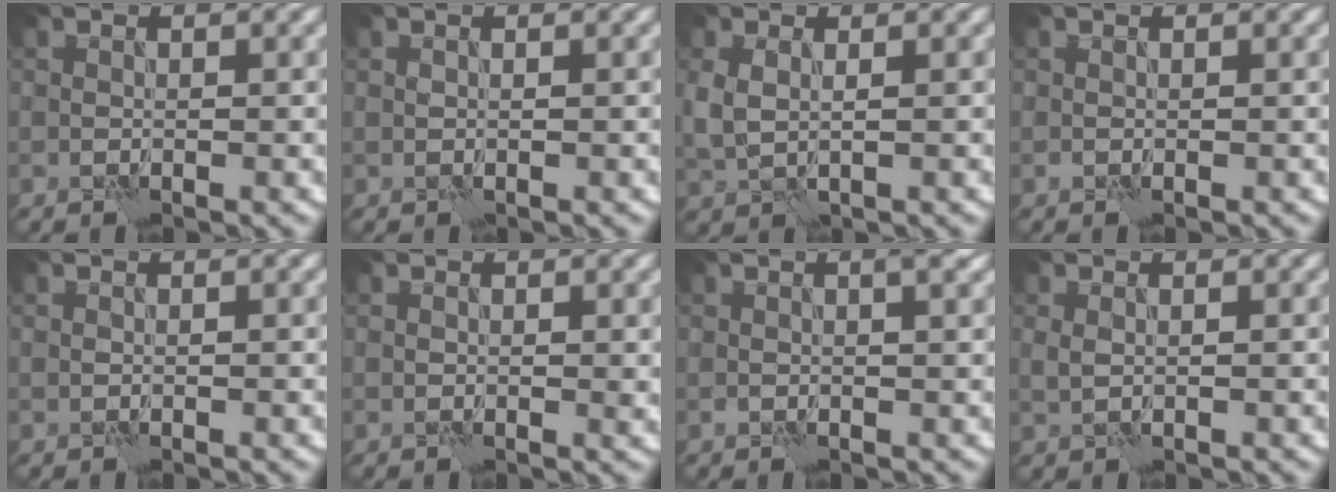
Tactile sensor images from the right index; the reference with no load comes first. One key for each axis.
{"total": 0.0}
{"total": 2.2, "fx": 0.5, "fy": 1.2, "fz": 1.7, "tx": -0.046, "ty": -0.001, "tz": 0.012}
{"total": 0.6, "fx": -0.3, "fy": 0.3, "fz": 0.4, "tx": -0.011, "ty": 0.001, "tz": -0.009}
{"total": 0.0}
{"total": 0.7, "fx": 0.2, "fy": 0.3, "fz": 0.7, "tx": -0.005, "ty": -0.004, "tz": 0.002}
{"total": 1.9, "fx": 0.3, "fy": 0.5, "fz": 1.8, "tx": -0.025, "ty": 0.001, "tz": 0.001}
{"total": 0.7, "fx": 0.3, "fy": 0.3, "fz": 0.5, "tx": -0.011, "ty": -0.002, "tz": 0.009}